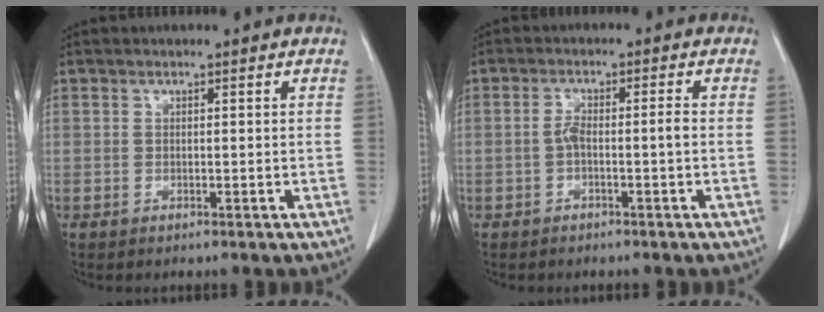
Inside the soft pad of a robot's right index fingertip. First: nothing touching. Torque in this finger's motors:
{"motor_torque": [0.36, -0.02, 0.00, 0.06]}